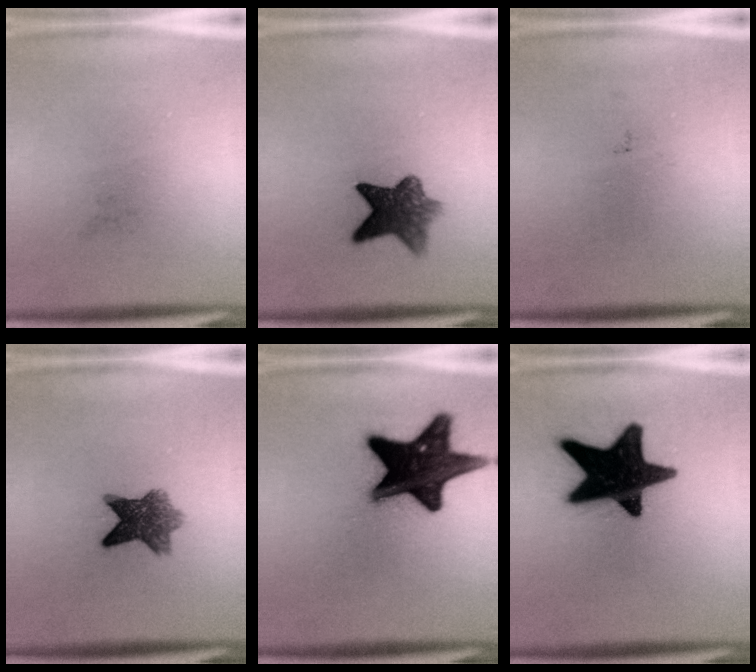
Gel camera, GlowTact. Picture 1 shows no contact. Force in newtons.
{"total": 7.7}
{"total": 0.0}
{"total": 6.8}
{"total": 18.8}
{"total": 19.7}